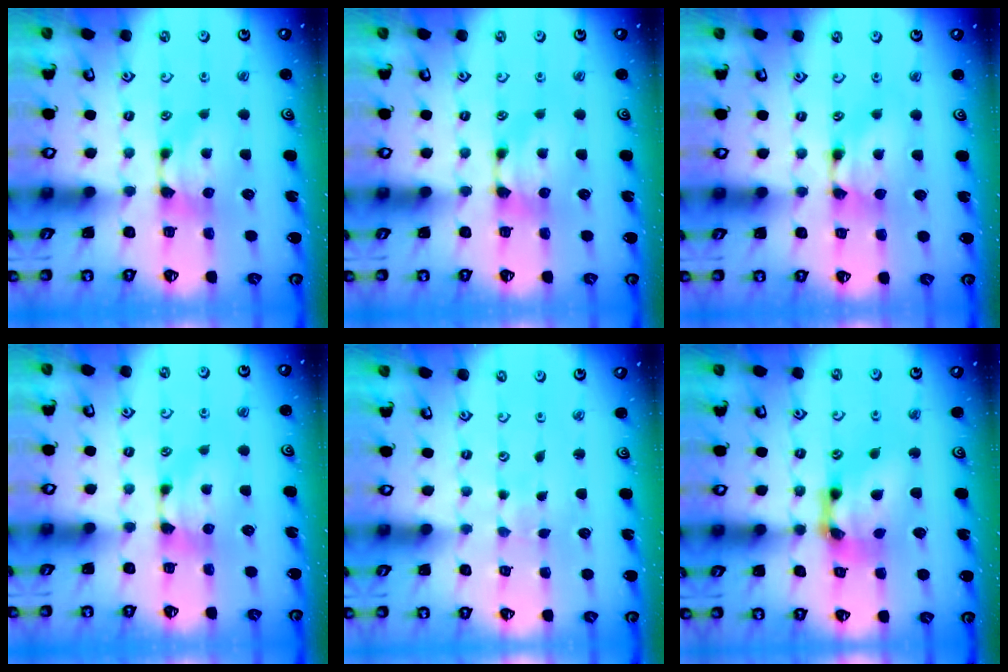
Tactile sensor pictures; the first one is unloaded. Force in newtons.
{"total": 0.0}
{"total": 1.6, "press": 1.5, "slide": 0.1}
{"total": 0.0}
{"total": 5.4, "press": 5.4, "slide": 0.2}
{"total": 8.4, "press": 7.6, "slide": 3.4}